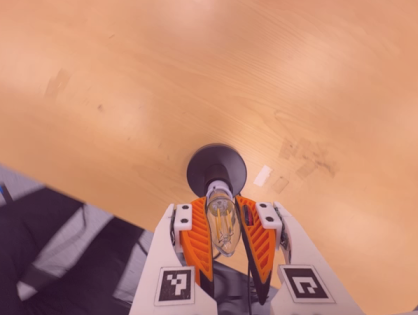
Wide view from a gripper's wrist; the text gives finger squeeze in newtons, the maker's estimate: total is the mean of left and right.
{"total": 19.7, "left": 17.8, "right": 21.6}